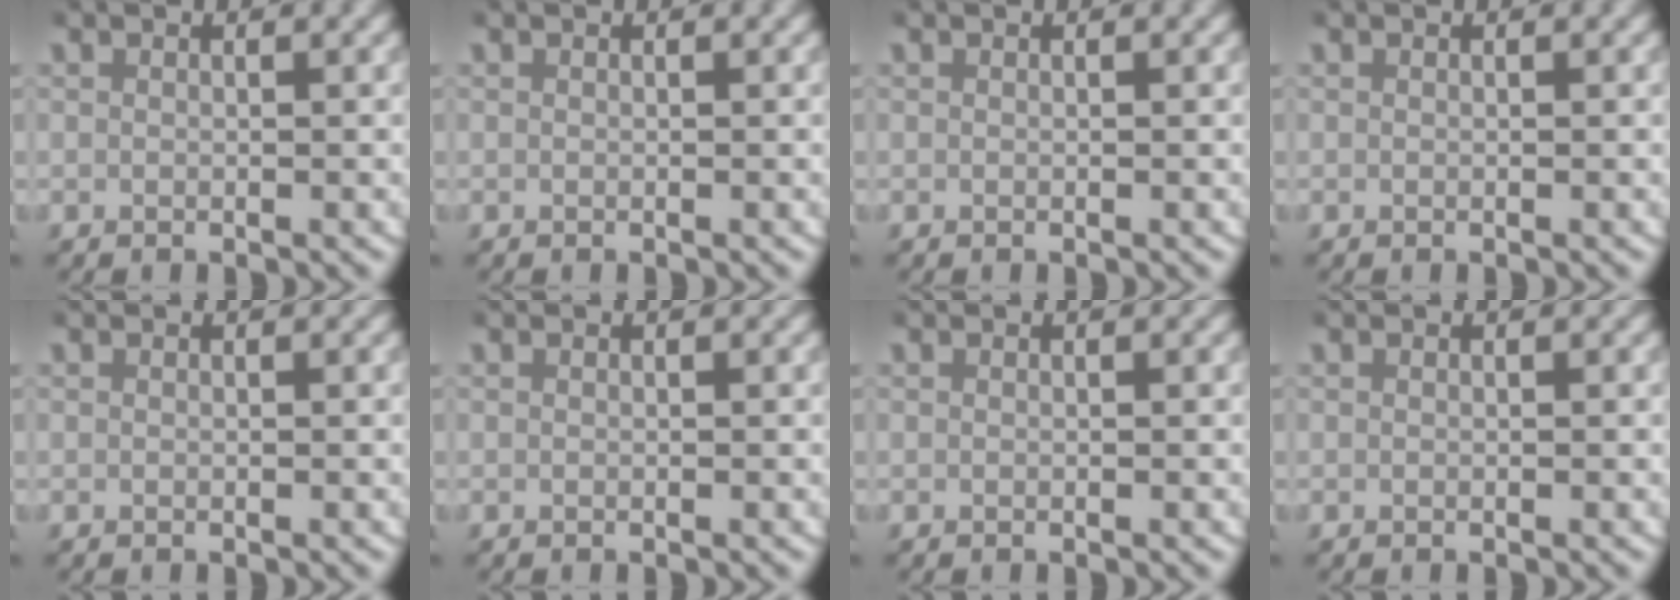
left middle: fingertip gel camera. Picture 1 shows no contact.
{"total": 0.0}
{"total": 0.0}
{"total": 0.0}
{"total": 0.0}
{"total": 0.0}
{"total": 0.0}
{"total": 0.0}